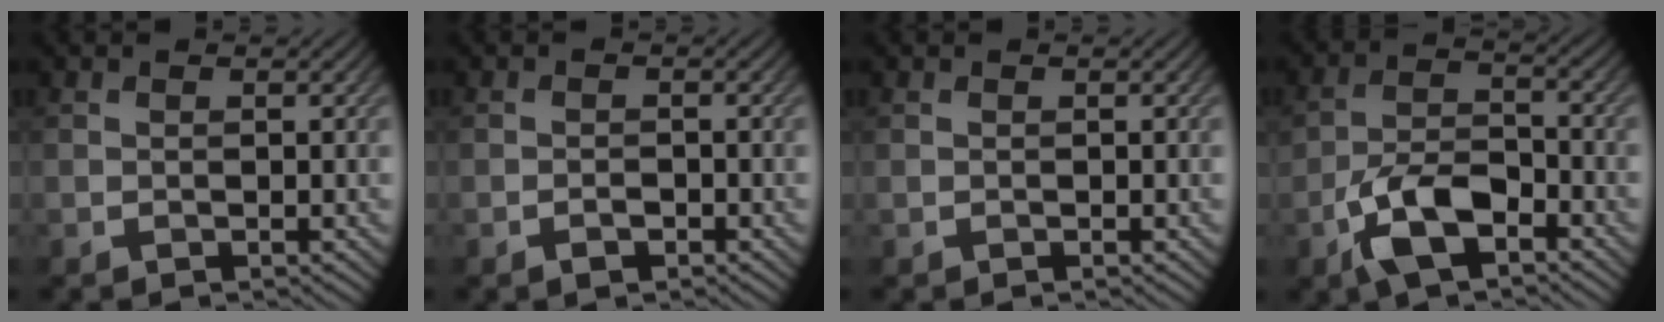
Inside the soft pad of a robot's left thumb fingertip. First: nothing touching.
{"total": 1.5, "force": [-1.0, 0.8, 0.9], "torque": [-0.016, 0.000, -0.018]}
{"total": 0.0}
{"total": 7.8, "force": [-4.3, 3.7, 5.3], "torque": [-0.109, 0.002, -0.092]}